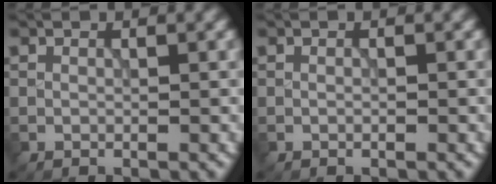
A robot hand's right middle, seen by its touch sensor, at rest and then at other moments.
{"total": 0.0}